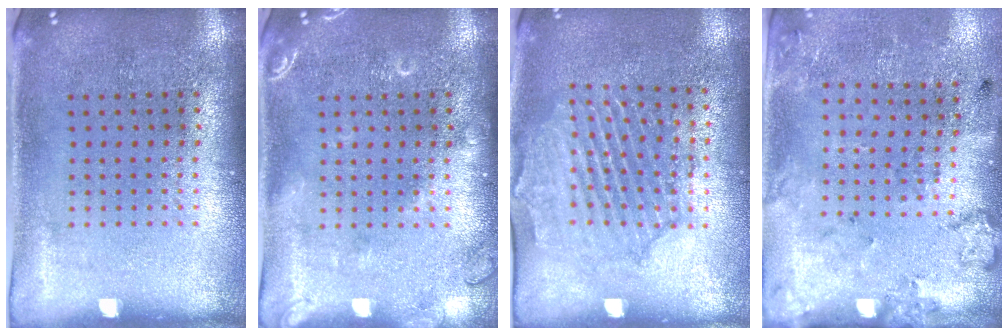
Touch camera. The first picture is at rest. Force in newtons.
{"total": 2.0, "press": 2.0, "slide": 0.3}
{"total": 1.8, "press": 1.8, "slide": 0.3}
{"total": 2.2, "press": 1.4, "slide": 1.7}